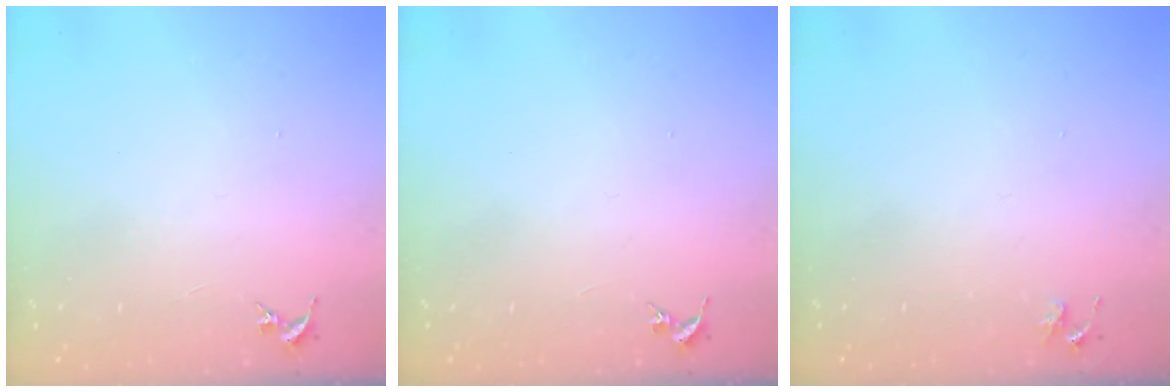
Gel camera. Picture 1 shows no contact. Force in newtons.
{"total": 0.0}
{"total": 3.2, "press": 3.2, "slide": 0.4}